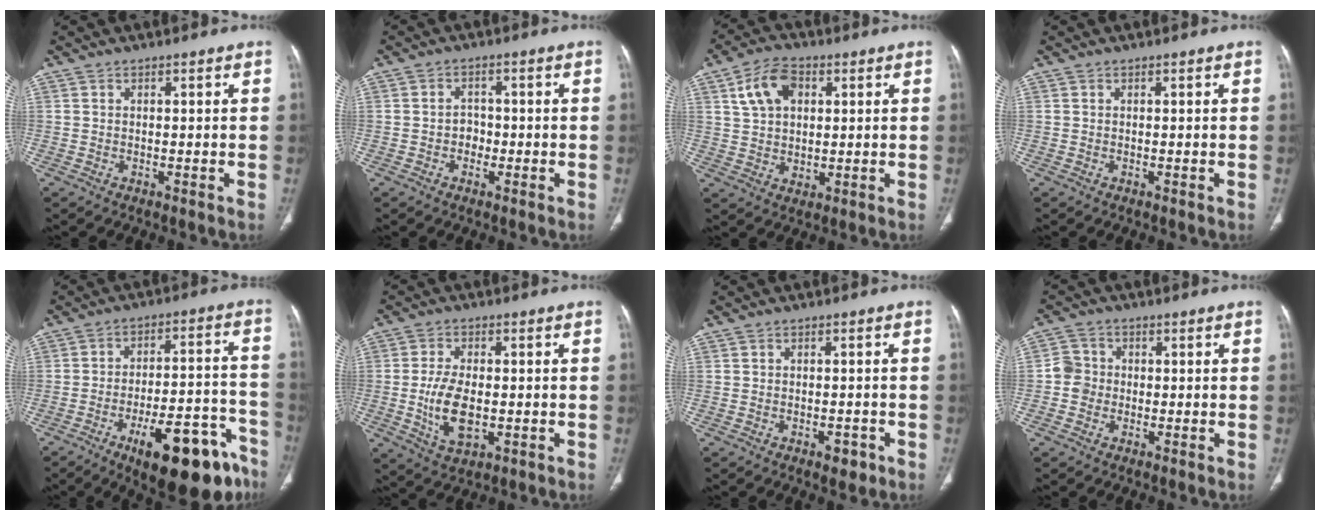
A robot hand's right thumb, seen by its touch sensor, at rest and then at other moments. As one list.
[{"total": 2.7, "force": [-0.8, 2.3, 1.2], "torque": [-0.001, 0.010, -0.019]}, {"total": 9.5, "force": [3.4, 6.3, 6.2], "torque": [-0.100, -0.003, 0.061]}, {"total": 0.0}, {"total": 21.3, "force": [-12.7, 7.4, 15.4], "torque": [-0.147, 0.086, -0.178]}, {"total": 9.1, "force": [-1.3, 4.9, 7.6], "torque": [-0.141, -0.004, -0.016]}, {"total": 2.7, "force": [-1.4, 1.5, 1.7], "torque": [-0.012, 0.006, -0.013]}, {"total": 3.9, "force": [-0.6, 3.7, 1.1], "torque": [0.000, 0.009, -0.021]}]